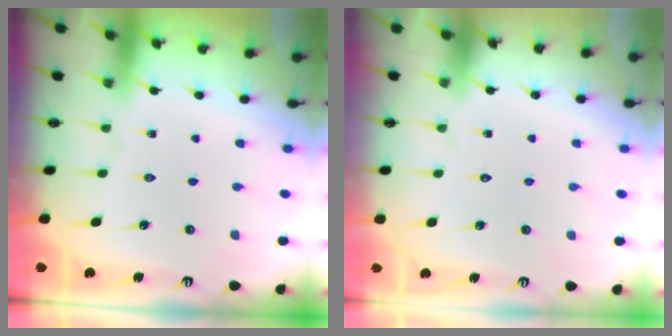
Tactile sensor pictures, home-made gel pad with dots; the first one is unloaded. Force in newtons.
{"total": 1.7, "press": 1.7, "slide": 0.1}